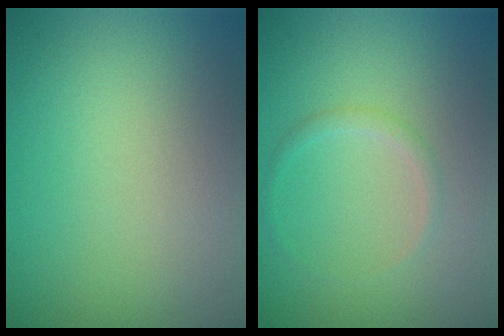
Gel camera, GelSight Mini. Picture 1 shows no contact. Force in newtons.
{"total": 0.9, "press": 0.9, "slide": 0.0}